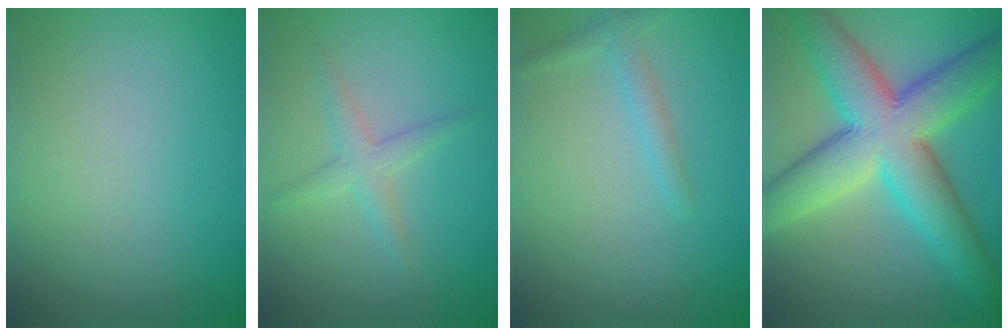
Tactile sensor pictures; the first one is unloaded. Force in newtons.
{"total": 2.0, "press": 2.0, "slide": 0.1}
{"total": 1.4, "press": 1.4, "slide": 0.1}
{"total": 11.1, "press": 11.1, "slide": 0.5}